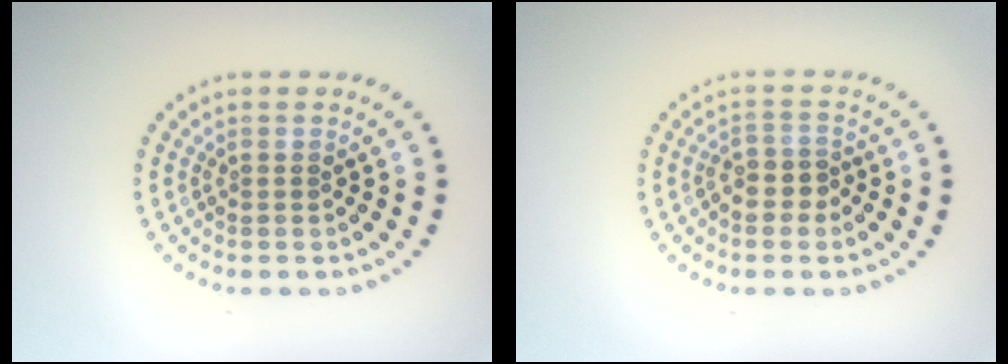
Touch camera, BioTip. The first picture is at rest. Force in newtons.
{"total": 2.4, "press": 2.2, "slide": 1.1}